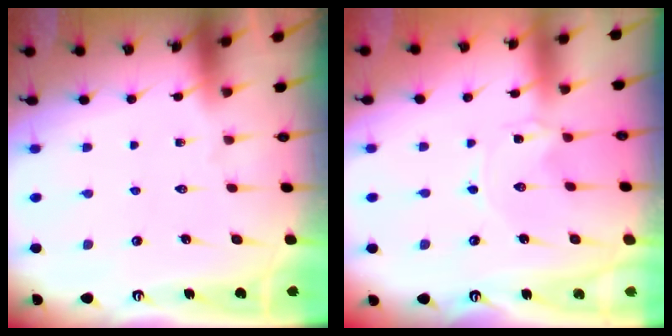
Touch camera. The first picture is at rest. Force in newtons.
{"total": 0.0}